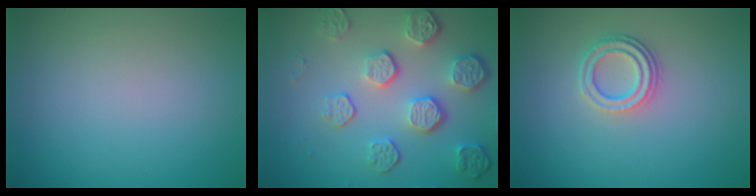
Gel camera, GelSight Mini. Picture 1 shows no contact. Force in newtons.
{"total": 5.6, "press": 4.2, "slide": 3.7}
{"total": 3.2, "press": 2.3, "slide": 2.2}